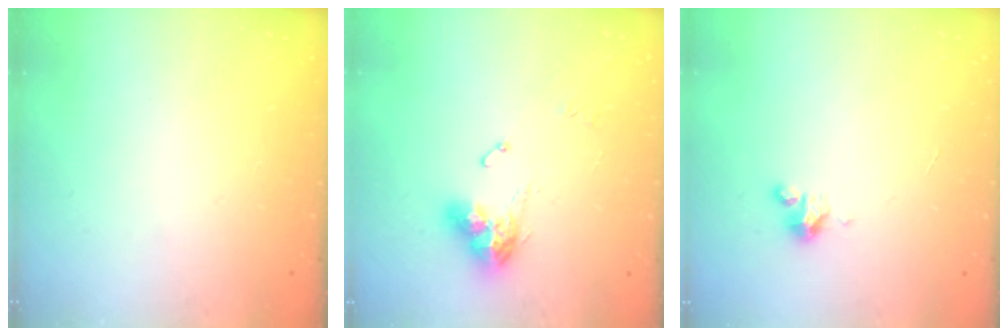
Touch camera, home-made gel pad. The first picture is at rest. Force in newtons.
{"total": 11.0, "press": 10.9, "slide": 1.3}
{"total": 2.8, "press": 2.8, "slide": 0.2}